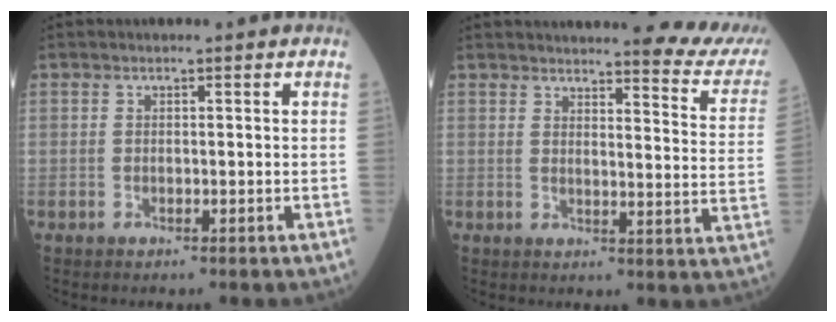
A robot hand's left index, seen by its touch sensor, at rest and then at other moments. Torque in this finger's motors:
{"motor_torque": [1.07, -1.07, 0.37, 0.07]}